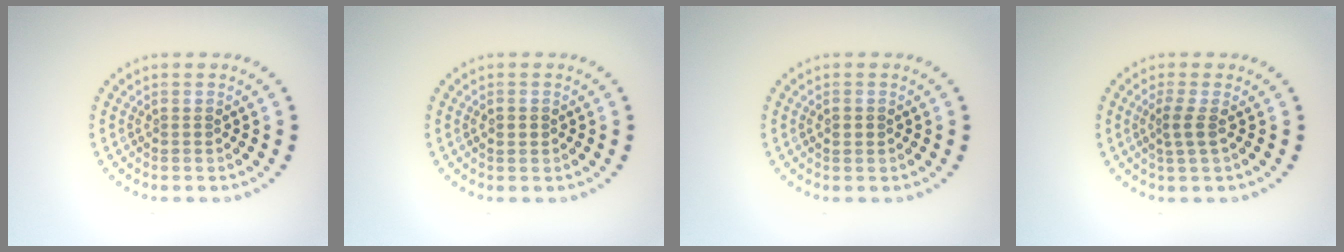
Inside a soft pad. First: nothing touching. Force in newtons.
{"total": 1.2, "press": 1.2, "slide": 0.2}
{"total": 1.1, "press": 1.1, "slide": 0.1}
{"total": 1.6, "press": 1.2, "slide": 1.0}